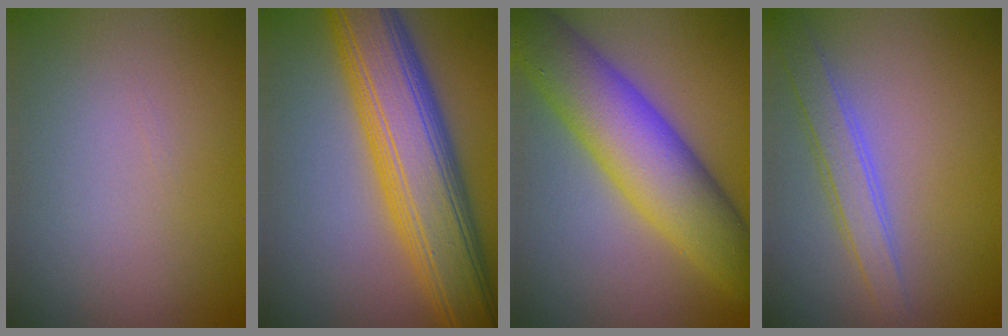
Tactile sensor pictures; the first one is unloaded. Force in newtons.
{"total": 10.6, "press": 10.6, "slide": 0.4}
{"total": 9.2, "press": 9.2, "slide": 0.3}
{"total": 2.8, "press": 2.8, "slide": 0.1}